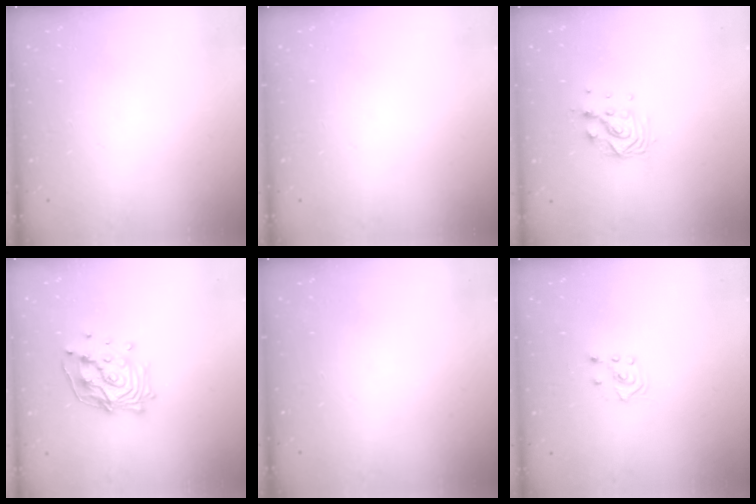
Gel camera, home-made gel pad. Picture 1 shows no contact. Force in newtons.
{"total": 0.0}
{"total": 9.6, "press": 9.5, "slide": 0.8}
{"total": 15.4, "press": 15.2, "slide": 1.9}
{"total": 0.0}
{"total": 3.1, "press": 3.0, "slide": 0.8}